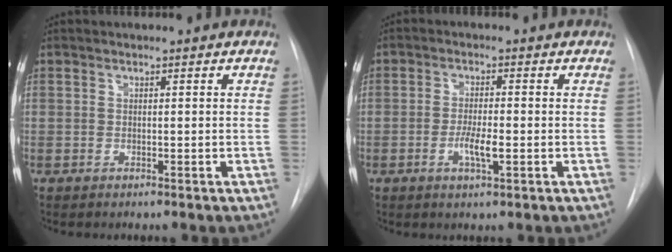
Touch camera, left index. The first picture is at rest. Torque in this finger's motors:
{"motor_torque": [0.63, 0.05, 0.10, 0.04]}